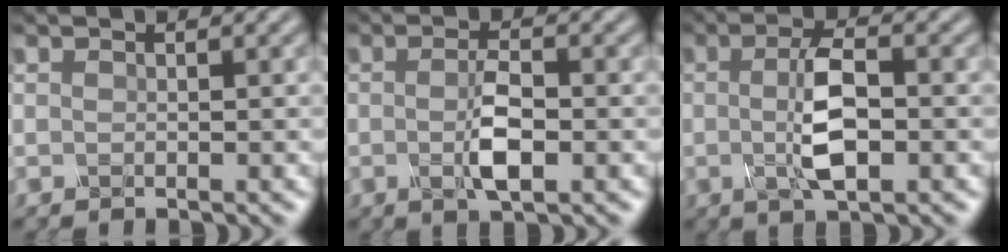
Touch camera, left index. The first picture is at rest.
{"total": 2.9, "force": [-0.4, 0.7, 2.8], "torque": [-0.058, 0.001, -0.011]}
{"total": 4.1, "force": [-0.1, 1.2, 3.9], "torque": [-0.083, 0.005, -0.006]}